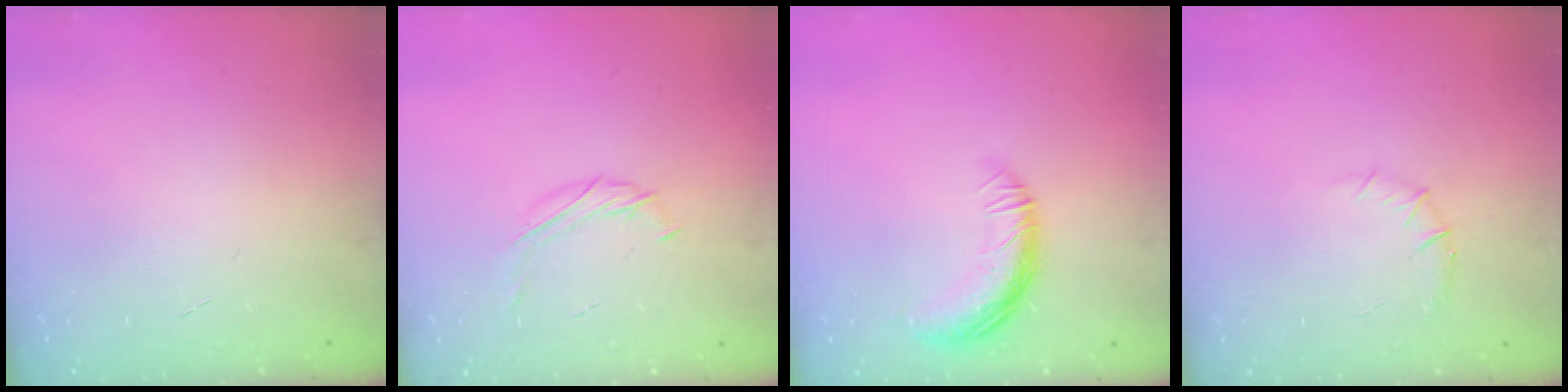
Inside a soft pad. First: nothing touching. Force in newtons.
{"total": 7.1, "press": 7.0, "slide": 0.8}
{"total": 11.6, "press": 11.5, "slide": 0.9}
{"total": 6.2, "press": 6.0, "slide": 1.8}